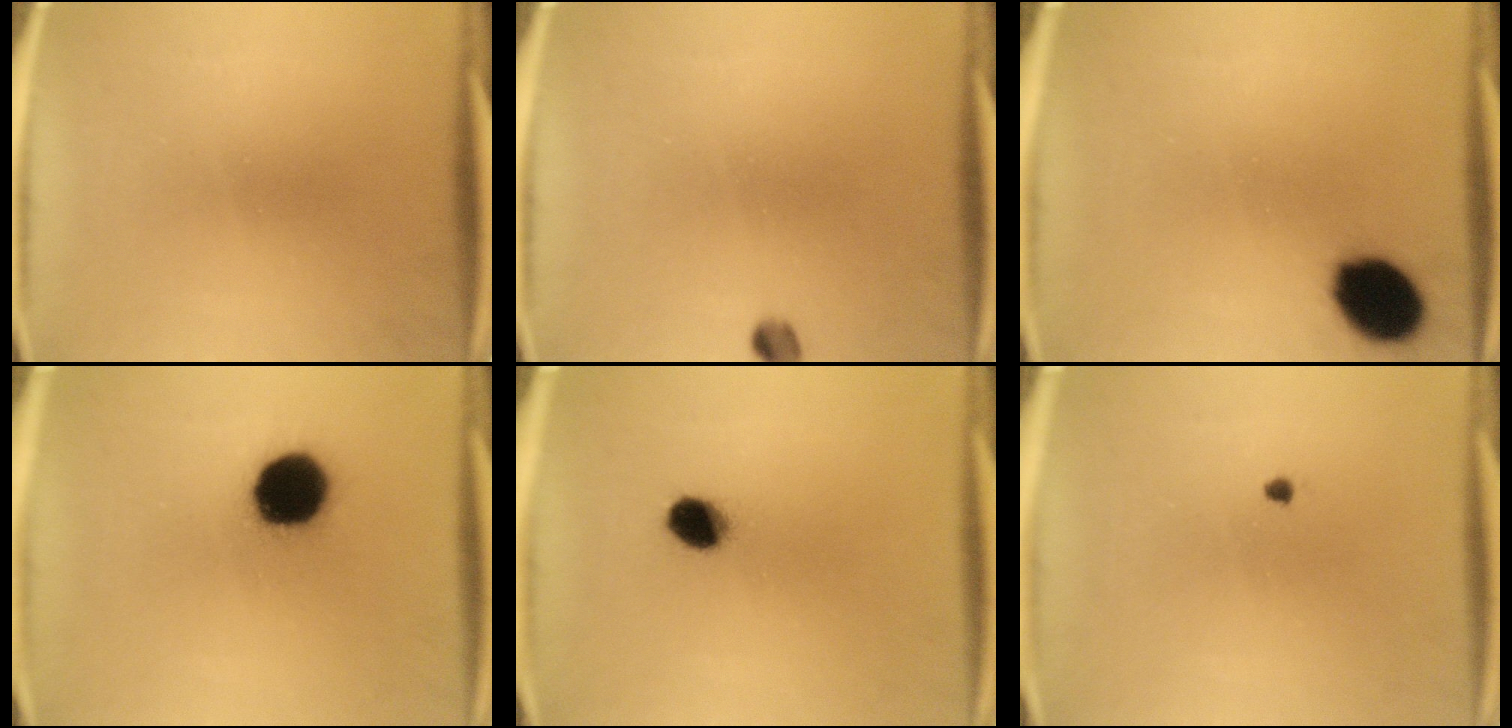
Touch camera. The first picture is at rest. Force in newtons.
{"total": 2.0}
{"total": 12.2}
{"total": 13.5}
{"total": 5.5}
{"total": 1.0}